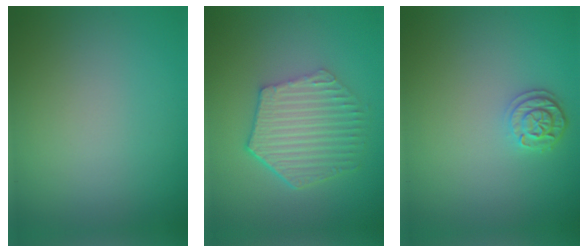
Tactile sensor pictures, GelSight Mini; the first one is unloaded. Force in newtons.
{"total": 5.7, "press": 4.3, "slide": 3.8}
{"total": 2.1, "press": 1.9, "slide": 0.9}